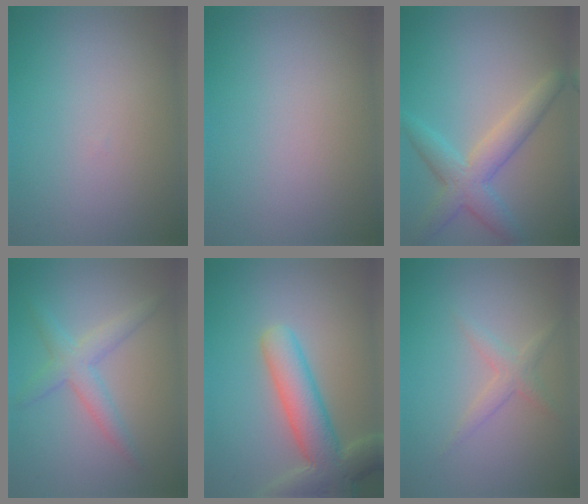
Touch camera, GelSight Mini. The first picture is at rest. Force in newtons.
{"total": 0.0}
{"total": 4.4, "press": 4.4, "slide": 0.0}
{"total": 2.9, "press": 2.9, "slide": 0.1}
{"total": 6.8, "press": 6.7, "slide": 0.7}
{"total": 1.7, "press": 1.7, "slide": 0.1}